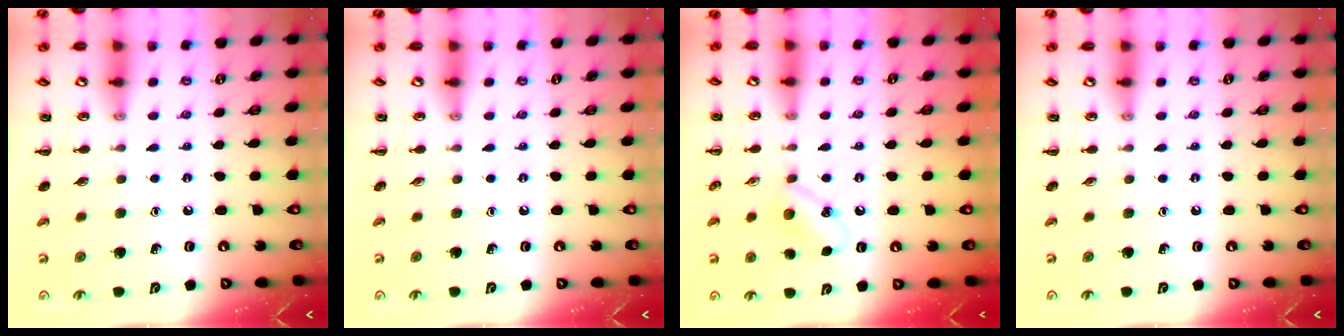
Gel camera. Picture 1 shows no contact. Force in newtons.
{"total": 0.0}
{"total": 5.6, "press": 5.4, "slide": 1.6}
{"total": 0.0}